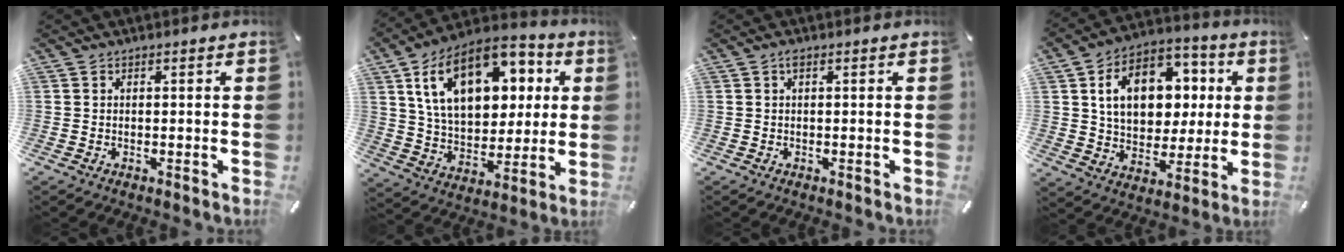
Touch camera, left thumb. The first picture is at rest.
{"total": 21.4, "force": [8.7, 13.5, 14.2], "torque": [-0.251, -0.026, 0.152]}
{"total": 0.9, "force": [0.2, 0.3, 0.9], "torque": [-0.019, 0.002, 0.003]}
{"total": 15.2, "force": [3.4, 11.9, 8.9], "torque": [-0.141, -0.004, 0.067]}